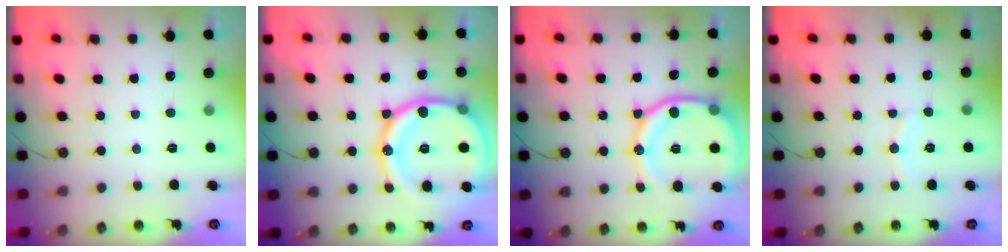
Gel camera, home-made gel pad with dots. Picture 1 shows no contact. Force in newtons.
{"total": 25.1, "press": 24.8, "slide": 3.2}
{"total": 18.5, "press": 18.4, "slide": 1.9}
{"total": 7.0, "press": 7.0, "slide": 0.4}